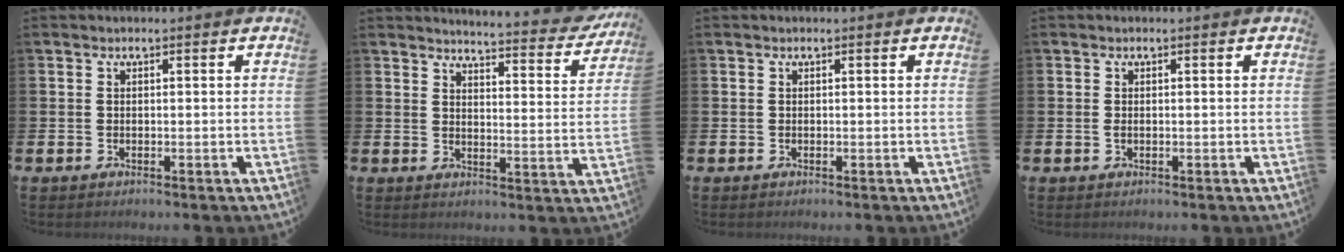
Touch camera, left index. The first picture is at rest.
{"total": 4.5, "force": [4.4, 0.2, 0.7], "torque": [-0.018, -0.040, 0.070]}
{"total": 0.0}
{"total": 0.7, "force": [-0.1, 0.4, 0.6], "torque": [-0.010, 0.003, -0.003]}